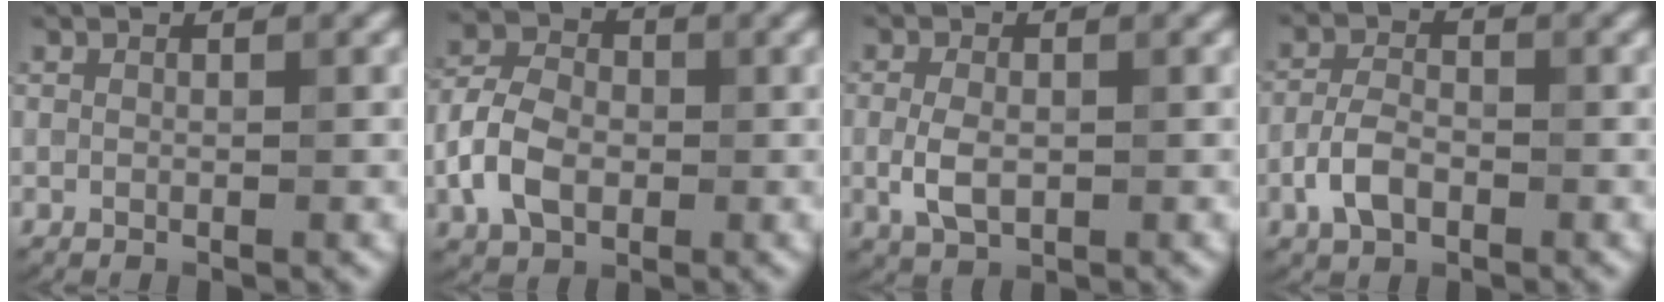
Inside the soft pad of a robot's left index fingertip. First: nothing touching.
{"total": 5.2, "force": [-1.4, 3.5, 3.5], "torque": [-0.079, 0.010, -0.033]}
{"total": 3.0, "force": [-0.4, 1.8, 2.4], "torque": [-0.056, 0.002, -0.007]}
{"total": 3.1, "force": [-1.5, 1.6, 2.2], "torque": [-0.047, 0.008, -0.034]}